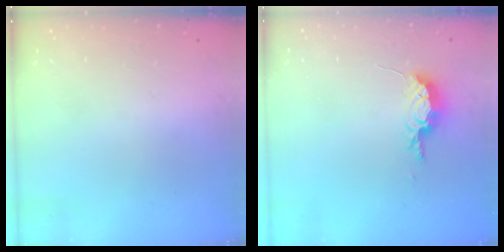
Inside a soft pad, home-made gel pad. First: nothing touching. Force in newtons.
{"total": 7.4, "press": 7.4, "slide": 0.5}